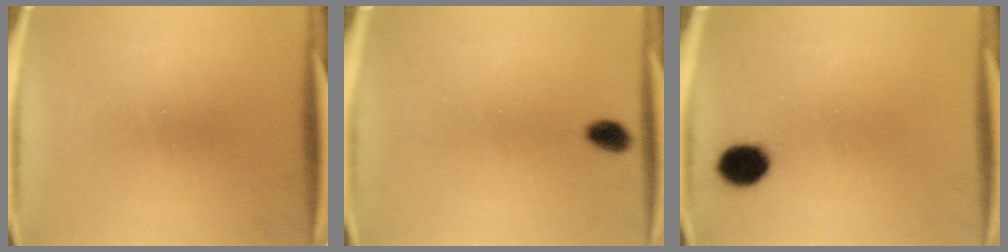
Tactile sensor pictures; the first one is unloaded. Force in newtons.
{"total": 2.7}
{"total": 6.4}